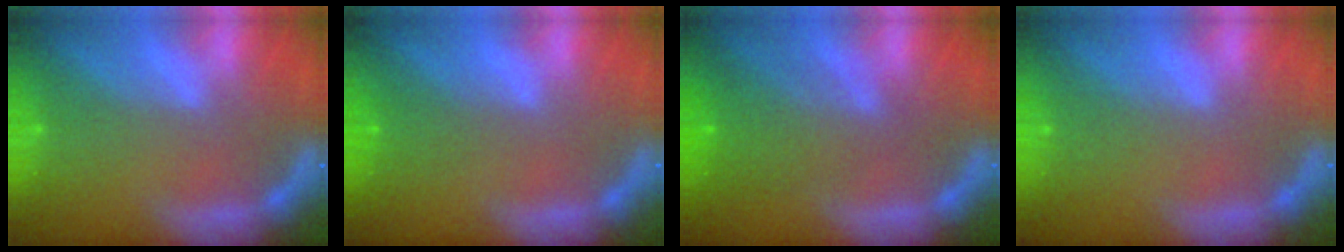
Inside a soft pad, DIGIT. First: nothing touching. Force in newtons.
{"total": 1.4}
{"total": 5.1}
{"total": 0.0}